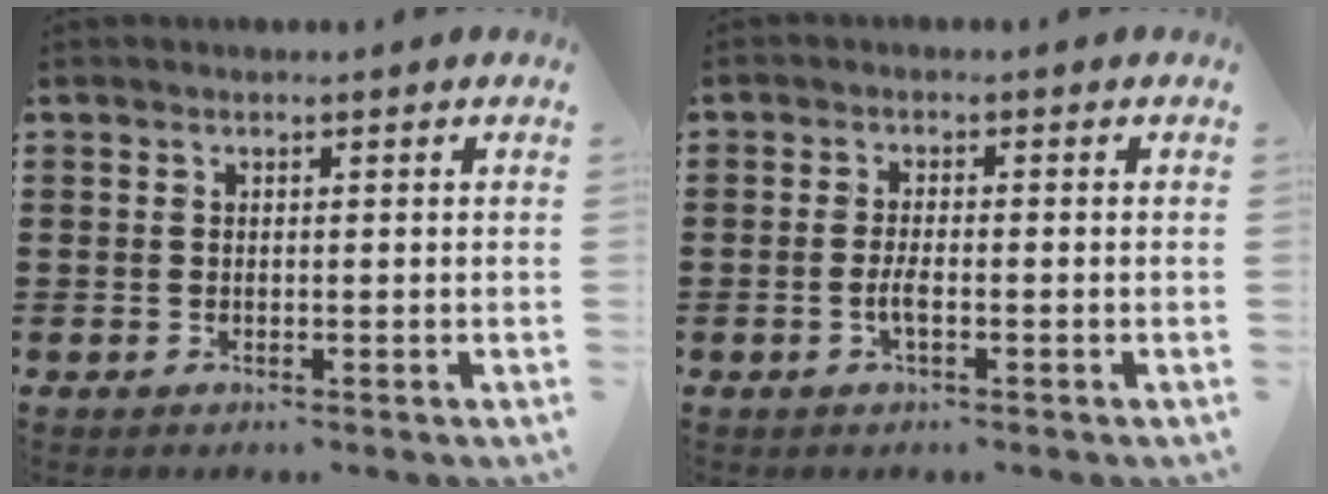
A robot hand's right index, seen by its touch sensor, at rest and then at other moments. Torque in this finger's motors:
{"motor_torque": [2.14, 0.00, 0.06, 0.06]}